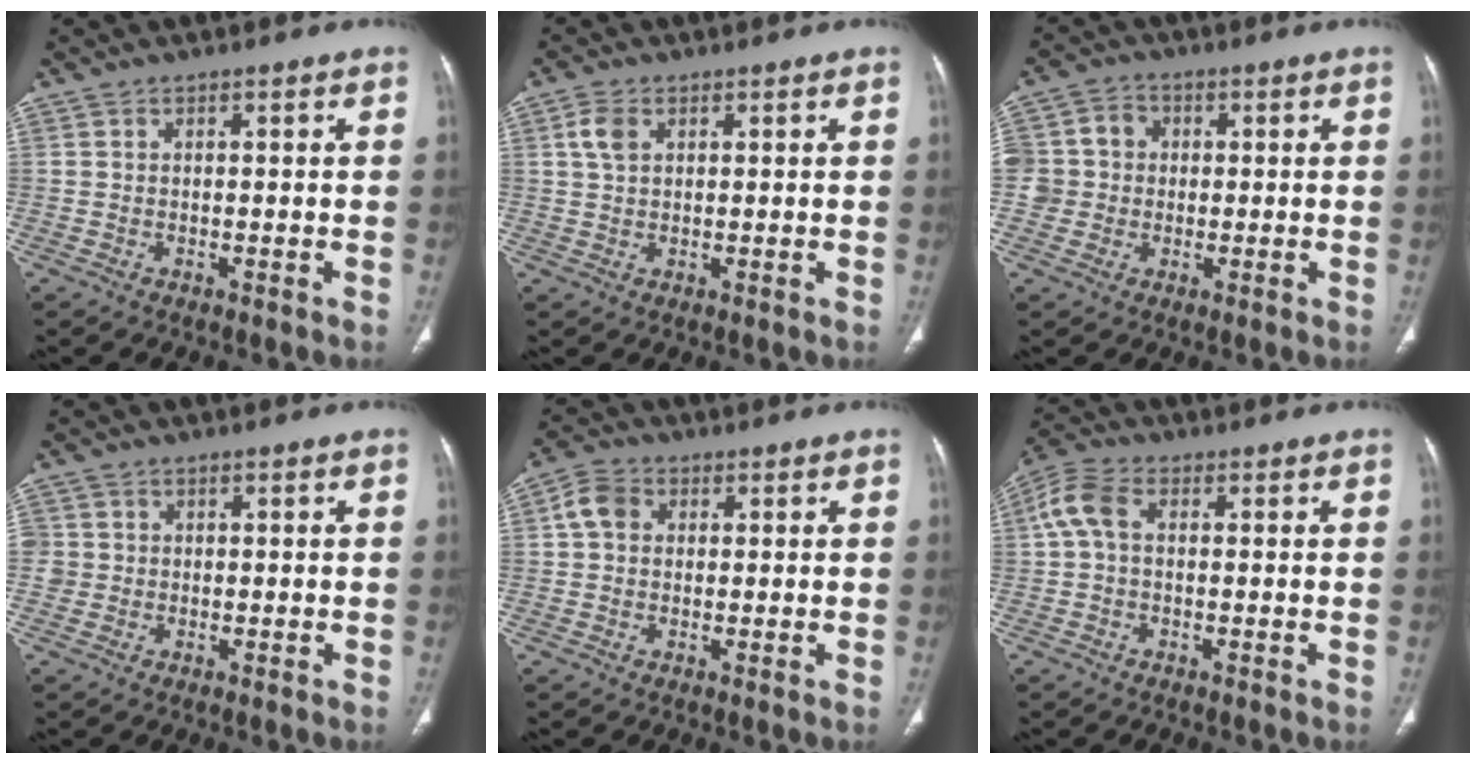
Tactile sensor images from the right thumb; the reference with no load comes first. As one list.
[{"total": 3.6, "force": [1.3, 2.3, 2.4], "torque": [-0.051, 0.005, 0.027]}, {"total": 8.9, "force": [0.1, 8.4, 3.1], "torque": [-0.047, 0.023, 0.001]}, {"total": 3.2, "force": [-0.1, 3.2, 0.5], "torque": [0.005, 0.009, -0.002]}, {"total": 4.7, "force": [0.8, 3.9, 2.6], "torque": [-0.043, 0.012, 0.009]}, {"total": 5.9, "force": [0.5, 3.7, 4.6], "torque": [-0.101, 0.019, 0.002]}]